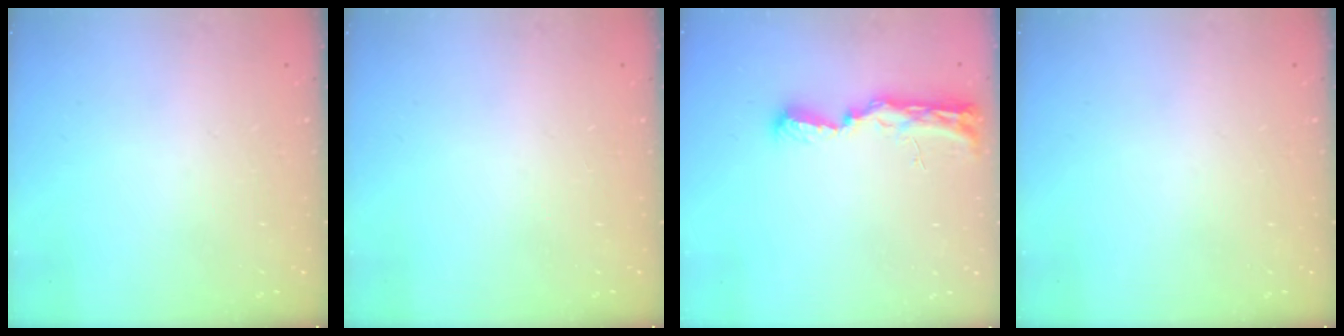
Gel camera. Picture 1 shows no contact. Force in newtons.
{"total": 0.0}
{"total": 11.3, "press": 10.0, "slide": 5.1}
{"total": 0.0}